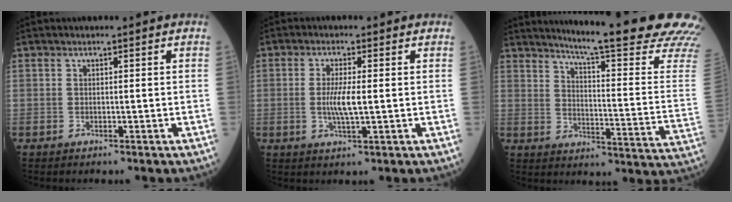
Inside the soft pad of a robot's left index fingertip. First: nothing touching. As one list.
[{"total": 4.3, "force": [-0.2, 0.5, 4.2], "torque": [-0.088, -0.010, -0.006]}, {"total": 23.5, "force": [20.6, -2.1, 11.1], "torque": [-0.163, -0.125, 0.252]}]